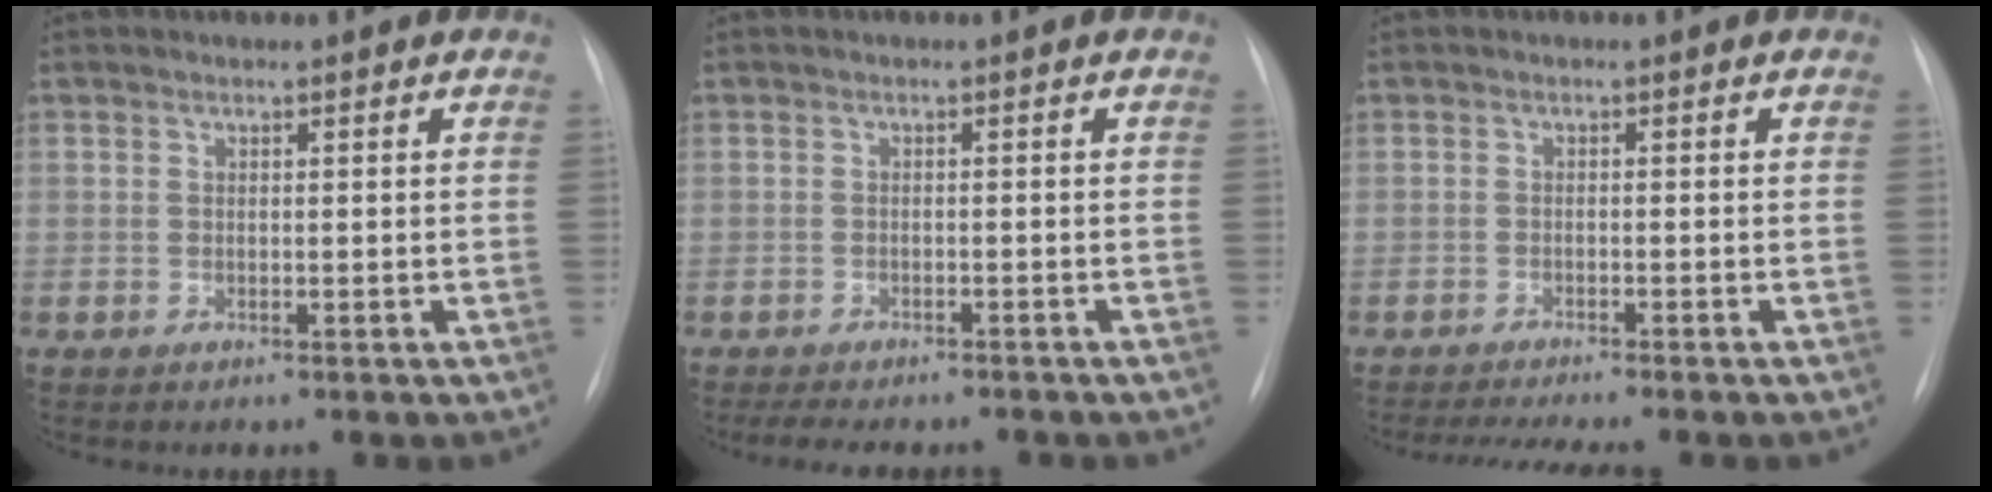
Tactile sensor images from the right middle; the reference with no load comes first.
{"total": 8.1, "force": [-7.0, 2.4, 3.4], "torque": [-0.048, 0.001, -0.091]}
{"total": 6.1, "force": [-5.3, -0.2, 2.9], "torque": [-0.040, -0.009, -0.082]}